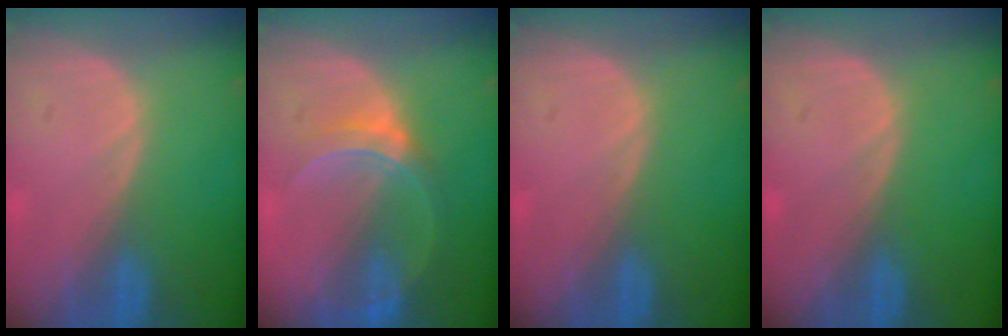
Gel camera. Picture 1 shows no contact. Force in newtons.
{"total": 6.2, "press": 5.7, "slide": 2.4}
{"total": 0.0}
{"total": 0.0}